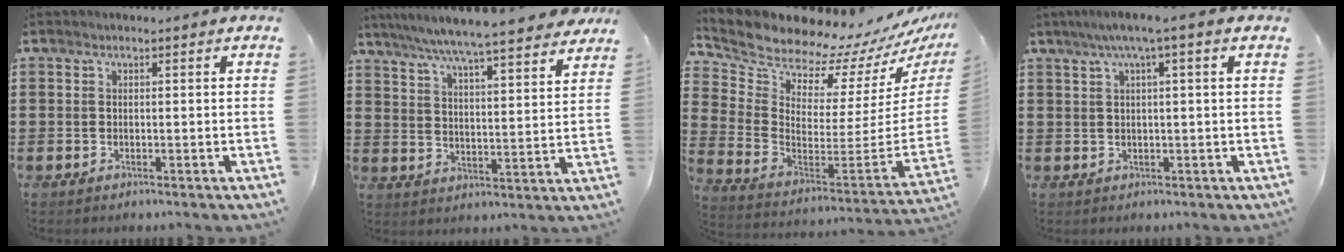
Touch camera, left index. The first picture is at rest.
{"total": 6.5, "force": [6.0, -0.6, 2.6], "torque": [-0.076, -0.039, 0.100]}
{"total": 9.6, "force": [9.5, 1.0, 0.9], "torque": [-0.069, -0.100, 0.159]}
{"total": 3.2, "force": [1.1, -0.3, 3.0], "torque": [-0.057, -0.002, 0.016]}